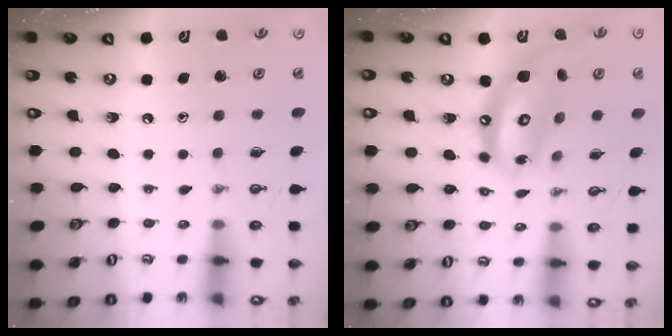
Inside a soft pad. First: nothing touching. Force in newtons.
{"total": 14.6, "press": 14.5, "slide": 1.4}